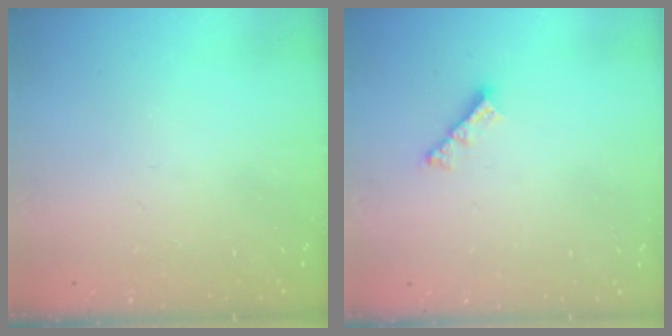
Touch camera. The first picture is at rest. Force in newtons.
{"total": 3.8, "press": 3.8, "slide": 0.2}